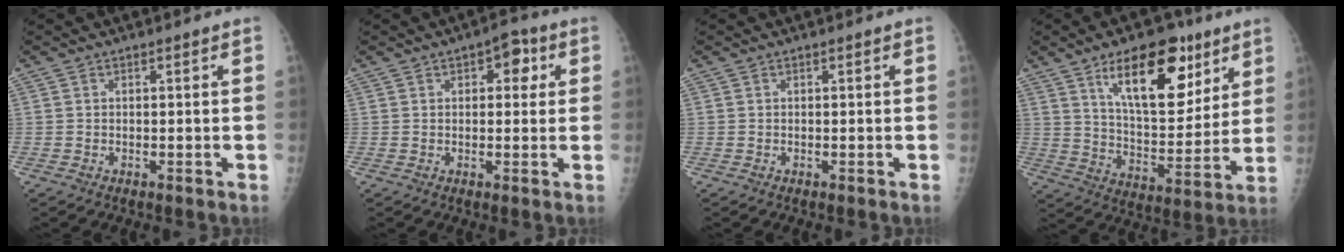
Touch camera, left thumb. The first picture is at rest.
{"total": 5.2, "force": [1.7, 3.1, 3.8], "torque": [-0.018, 0.002, 0.014]}
{"total": 0.0}
{"total": 18.7, "force": [10.1, 8.7, 13.2], "torque": [-0.153, -0.054, 0.167]}